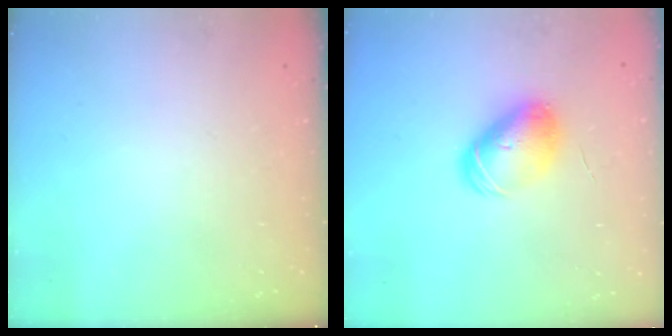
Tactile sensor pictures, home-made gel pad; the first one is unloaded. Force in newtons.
{"total": 9.2, "press": 9.2, "slide": 0.3}